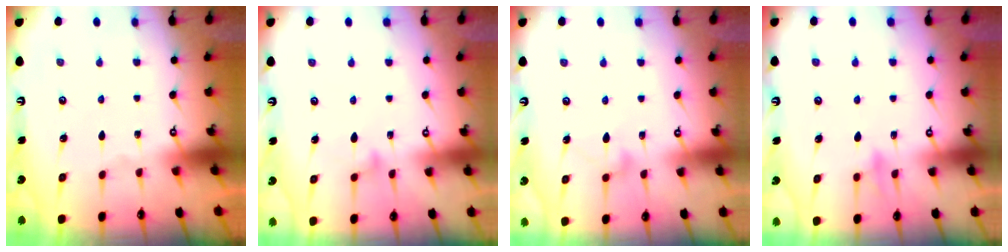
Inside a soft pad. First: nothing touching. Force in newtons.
{"total": 9.4, "press": 9.4, "slide": 0.5}
{"total": 9.8, "press": 9.8, "slide": 0.5}
{"total": 7.5, "press": 7.4, "slide": 0.6}